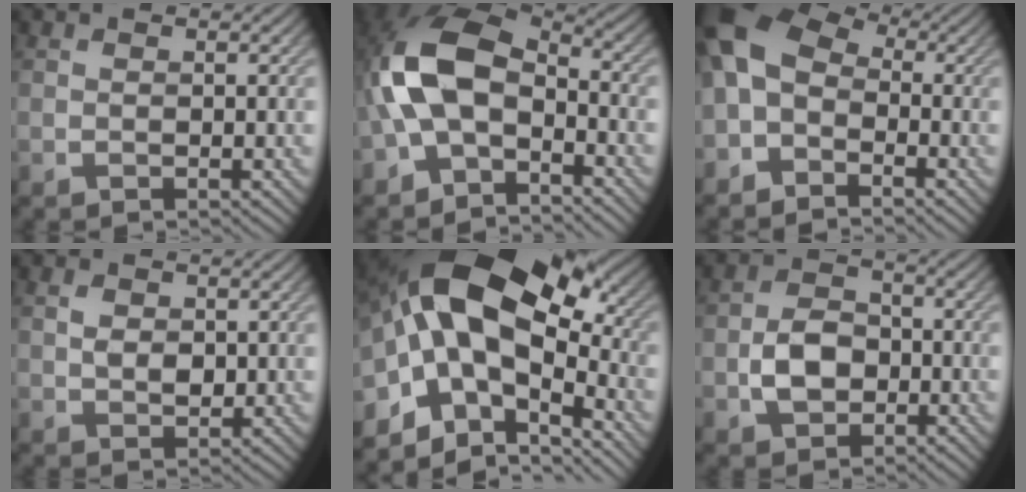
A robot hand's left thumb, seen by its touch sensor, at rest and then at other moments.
{"total": 10.9, "force": [-2.6, 6.4, 8.4], "torque": [-0.186, 0.003, -0.066]}
{"total": 8.6, "force": [-1.9, 5.9, 6.0], "torque": [-0.143, 0.003, -0.051]}
{"total": 2.5, "force": [0.6, 1.7, 1.8], "torque": [-0.036, 0.000, 0.012]}
{"total": 17.6, "force": [-0.4, 10.2, 14.4], "torque": [-0.248, 0.005, -0.008]}
{"total": 4.8, "force": [-1.5, 3.5, 3.0], "torque": [-0.058, 0.000, -0.034]}